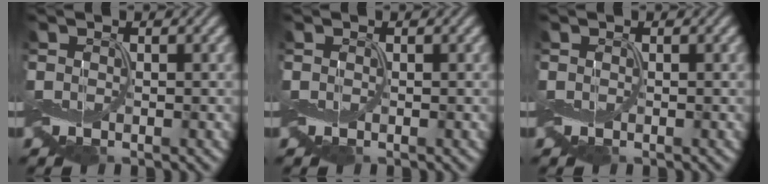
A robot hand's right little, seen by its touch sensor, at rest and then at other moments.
{"total": 0.0}
{"total": 0.0}